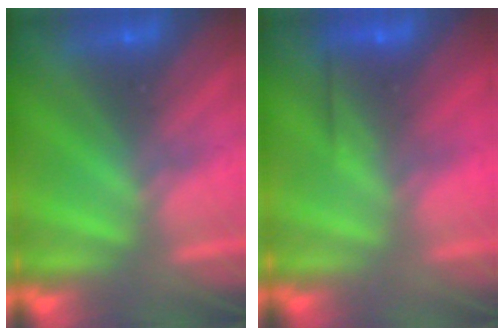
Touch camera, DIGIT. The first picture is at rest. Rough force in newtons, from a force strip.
{"total": 2.6}